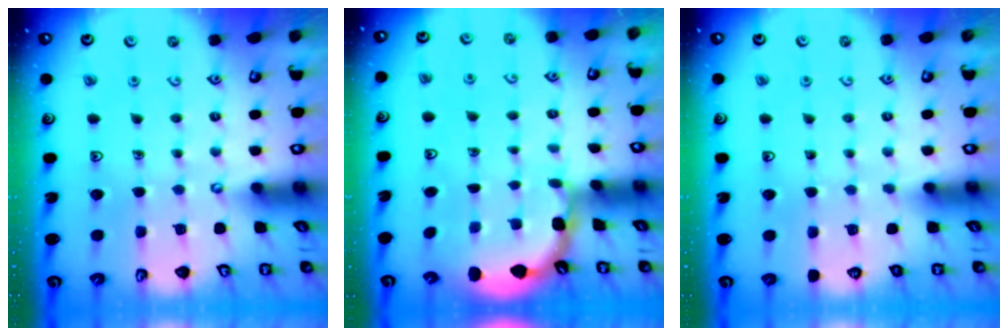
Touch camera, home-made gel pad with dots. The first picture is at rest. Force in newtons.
{"total": 2.0, "press": 2.0, "slide": 0.2}
{"total": 0.0}